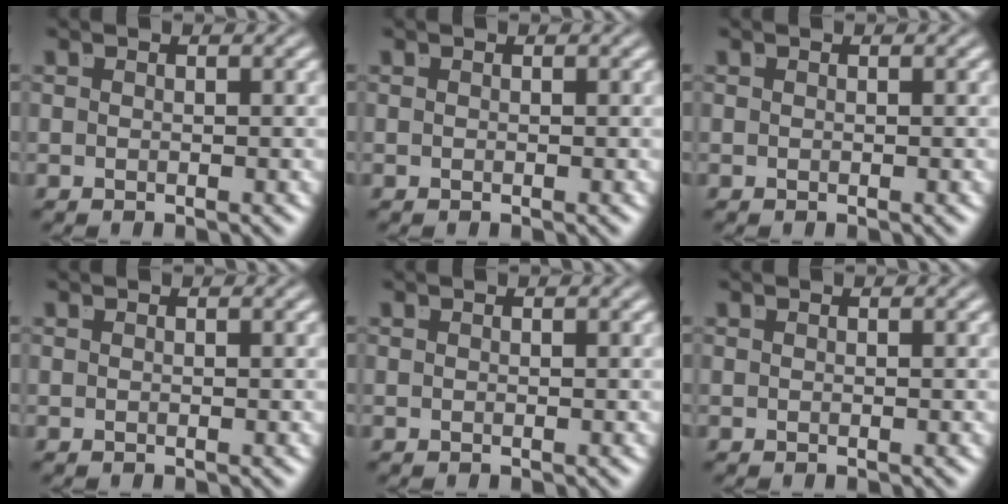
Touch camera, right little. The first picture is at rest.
{"total": 0.0}
{"total": 0.0}
{"total": 0.0}
{"total": 0.0}
{"total": 0.0}